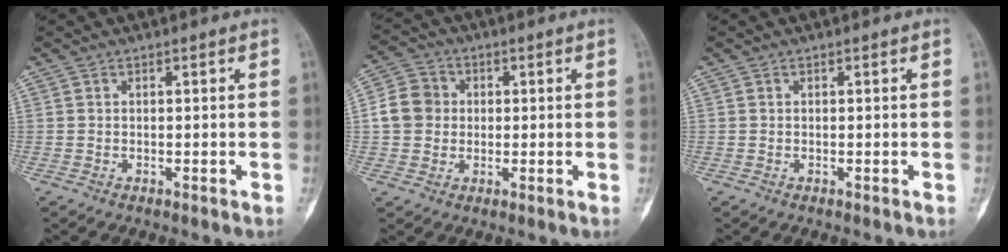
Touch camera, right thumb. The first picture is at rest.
{"total": 7.2, "force": [0.3, 6.5, 3.0], "torque": [-0.041, 0.014, -0.004]}
{"total": 0.0}